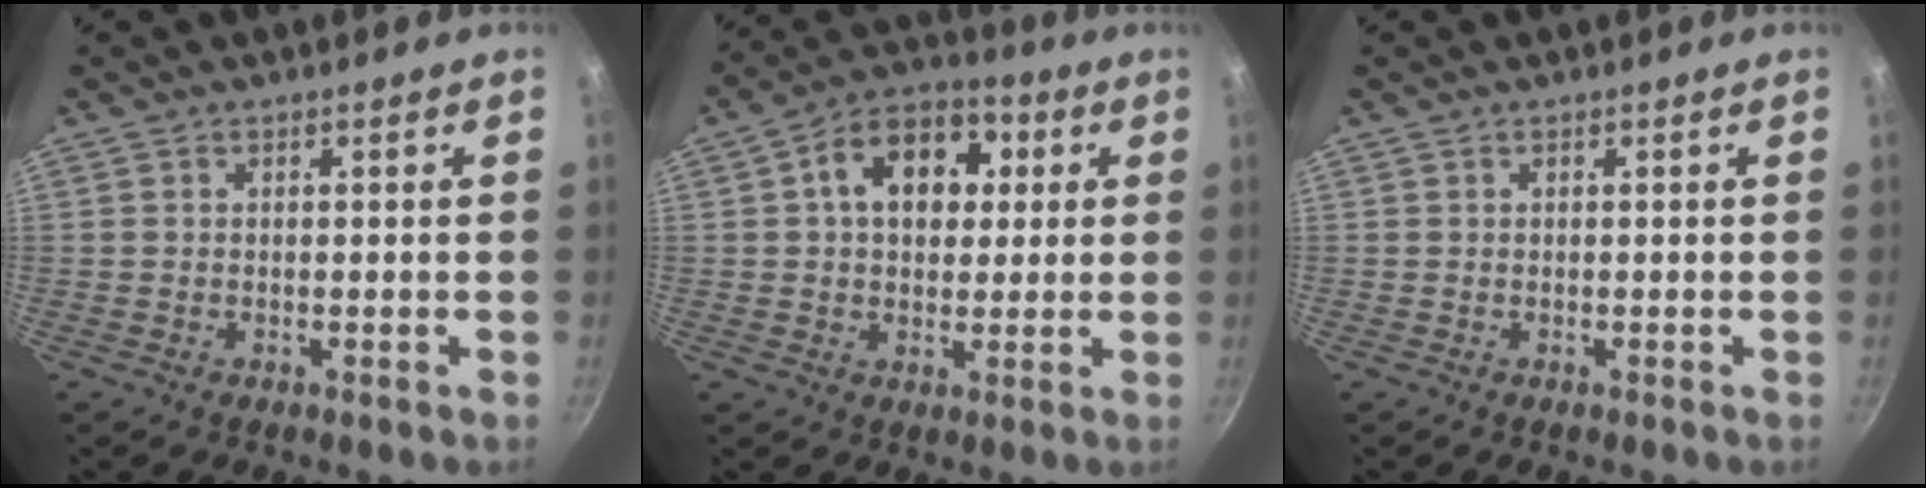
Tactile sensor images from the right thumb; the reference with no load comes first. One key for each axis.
{"total": 13.3, "fx": 3.0, "fy": 9.4, "fz": 9.0, "tx": -0.099, "ty": 0.015, "tz": 0.031}
{"total": 0.0}